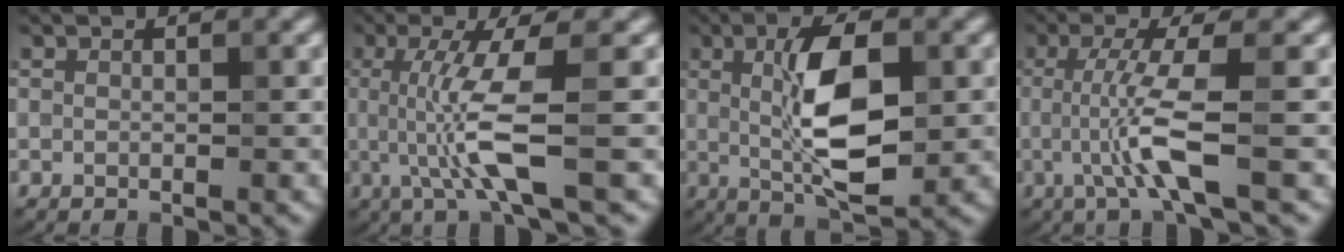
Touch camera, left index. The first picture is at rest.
{"total": 5.8, "force": [-0.2, 0.9, 5.7], "torque": [-0.122, -0.006, 0.001]}
{"total": 7.7, "force": [0.5, 2.7, 7.2], "torque": [-0.126, -0.001, 0.007]}
{"total": 4.8, "force": [-0.8, 0.6, 4.7], "torque": [-0.099, 0.000, -0.017]}